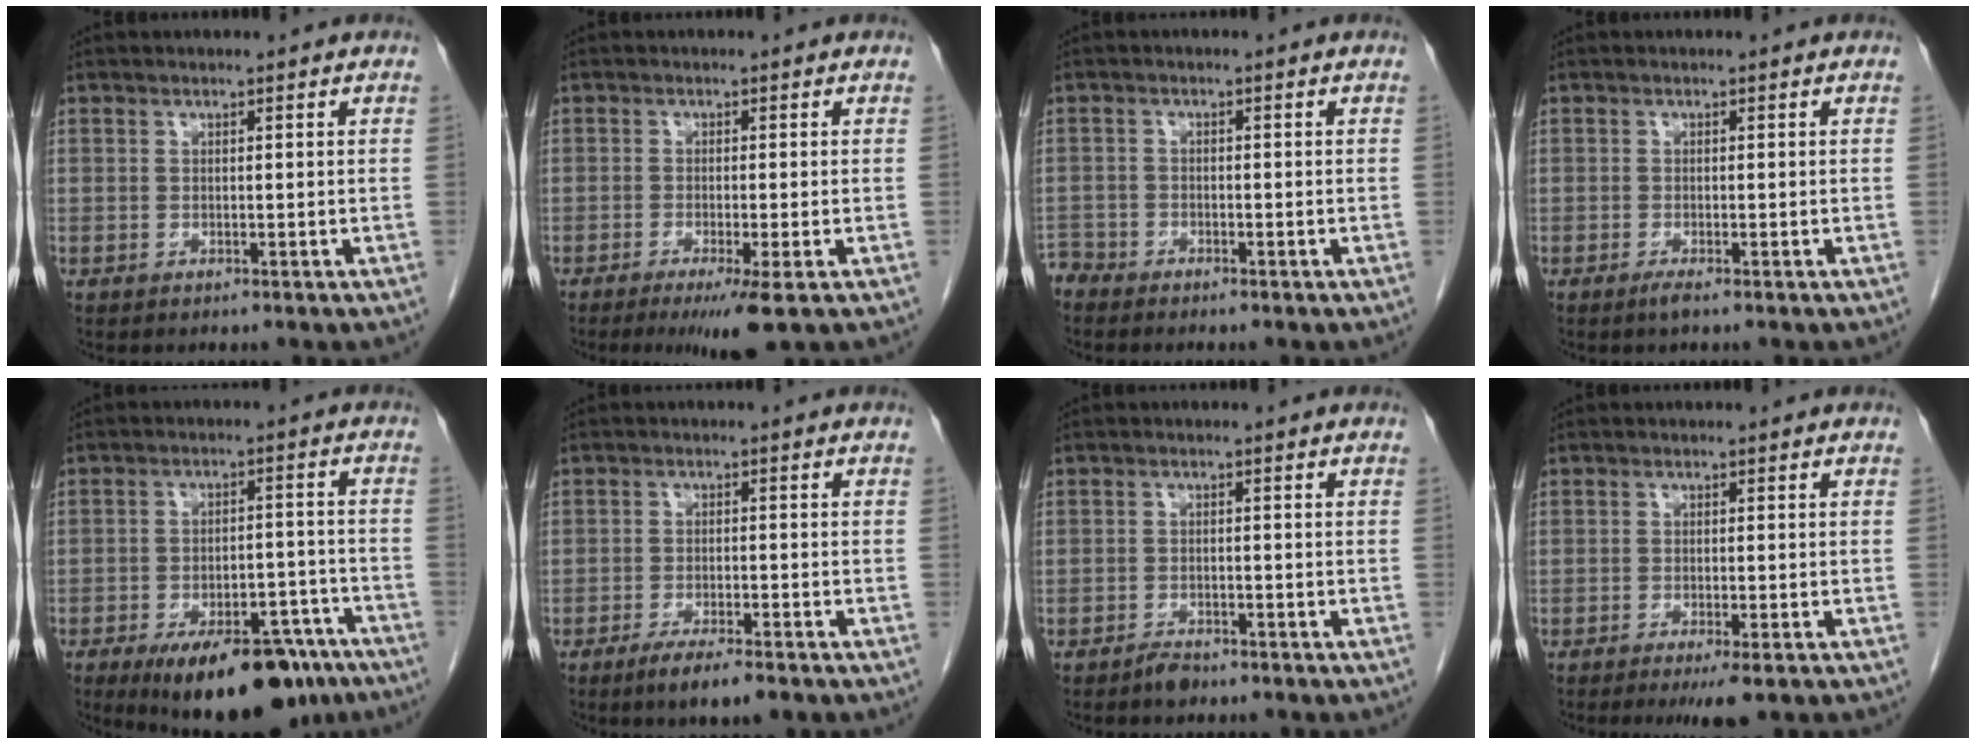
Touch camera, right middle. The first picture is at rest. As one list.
[{"total": 5.3, "force": [-3.0, -0.1, 4.3], "torque": [-0.066, -0.018, -0.049]}, {"total": 2.4, "force": [-2.3, 0.6, -0.3], "torque": [0.008, -0.004, -0.047]}, {"total": 1.1, "force": [-0.8, -0.1, 0.8], "torque": [-0.018, -0.003, -0.015]}, {"total": 16.9, "force": [-12.1, 6.5, 9.9], "torque": [-0.109, 0.011, -0.172]}, {"total": 6.8, "force": [-4.8, 0.5, 4.7], "torque": [-0.072, -0.014, -0.076]}, {"total": 2.0, "force": [-1.7, 0.7, 0.8], "torque": [-0.016, 0.000, -0.025]}, {"total": 3.8, "force": [-2.4, 0.5, 2.9], "torque": [-0.040, -0.010, -0.034]}]